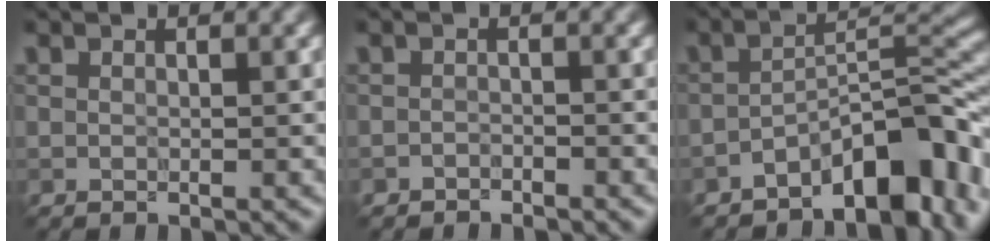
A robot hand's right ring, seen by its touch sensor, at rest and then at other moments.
{"total": 1.0, "force": [-1.0, 0.3, -0.1], "torque": [0.005, 0.005, -0.020]}
{"total": 8.7, "force": [-5.3, 3.1, 6.2], "torque": [-0.075, 0.015, -0.091]}